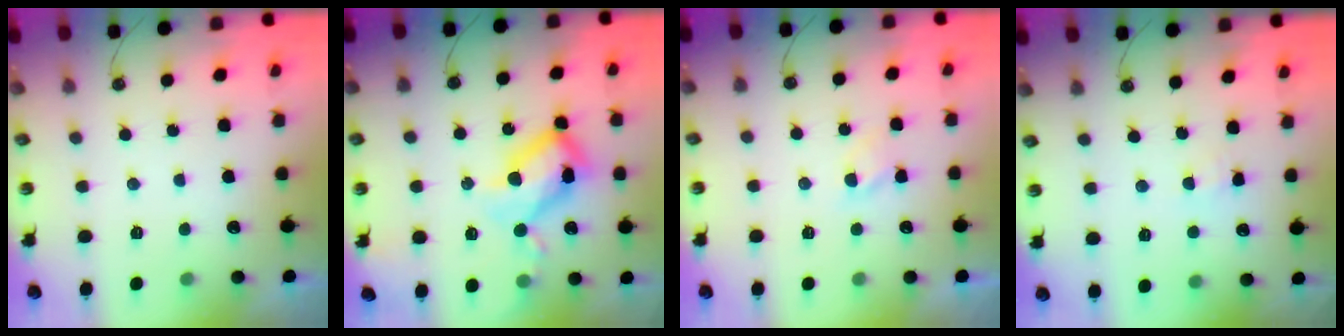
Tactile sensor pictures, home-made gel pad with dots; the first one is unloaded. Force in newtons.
{"total": 17.7, "press": 17.6, "slide": 1.5}
{"total": 2.8, "press": 2.7, "slide": 0.4}
{"total": 3.8, "press": 3.8, "slide": 0.6}